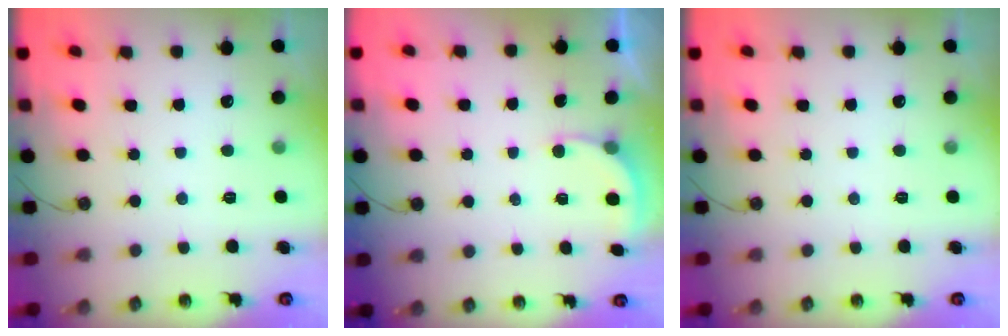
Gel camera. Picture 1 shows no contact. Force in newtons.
{"total": 2.6, "press": 2.6, "slide": 0.2}
{"total": 0.0}